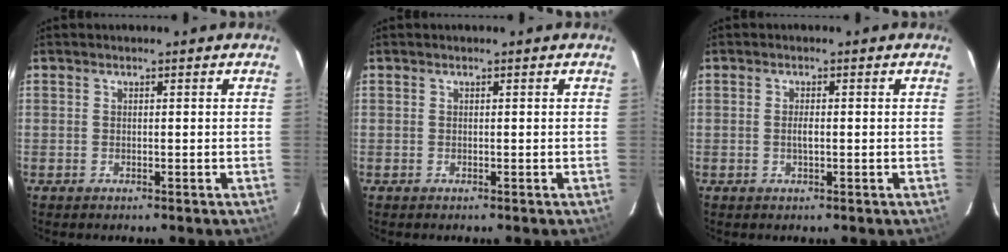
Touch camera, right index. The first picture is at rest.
{"total": 0.0}
{"total": 1.5, "force": [-0.2, 0.5, 1.4], "torque": [-0.025, -0.002, -0.004]}